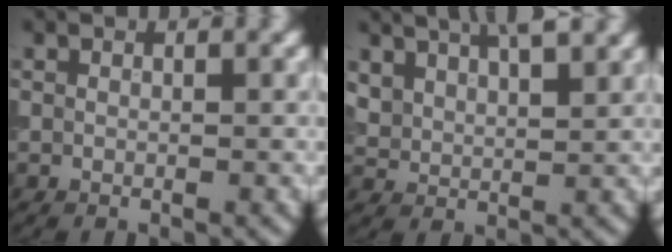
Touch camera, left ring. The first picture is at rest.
{"total": 5.8, "force": [4.3, 2.3, 3.2], "torque": [-0.067, 0.023, 0.067]}